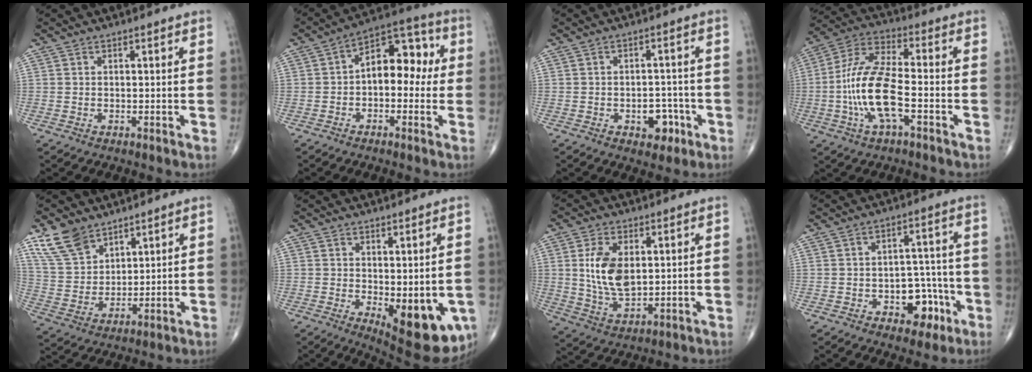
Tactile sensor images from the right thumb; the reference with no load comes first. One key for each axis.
{"total": 11.6, "fx": 0.3, "fy": 7.1, "fz": 9.2, "tx": -0.099, "ty": 0.038, "tz": -0.012}
{"total": 5.6, "fx": -2.3, "fy": 3.7, "fz": 3.5, "tx": -0.018, "ty": 0.020, "tz": -0.025}
{"total": 14.2, "fx": -3.4, "fy": 5.2, "fz": 12.8, "tx": -0.269, "ty": 0.032, "tz": -0.069}
{"total": 9.9, "fx": 7.1, "fy": 5.7, "fz": 4.0, "tx": -0.068, "ty": -0.026, "tz": 0.151}
{"total": 12.7, "fx": -3.1, "fy": 5.4, "fz": 11.0, "tx": -0.120, "ty": -0.020, "tz": -0.025}
{"total": 10.2, "fx": 1.7, "fy": 5.7, "fz": 8.3, "tx": -0.153, "ty": -0.015, "tz": 0.041}
{"total": 8.7, "fx": -3.5, "fy": 5.8, "fz": 5.5, "tx": -0.035, "ty": 0.038, "tz": -0.043}